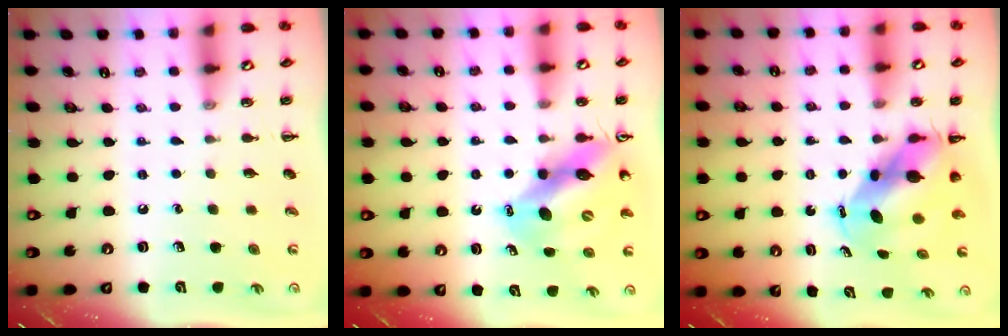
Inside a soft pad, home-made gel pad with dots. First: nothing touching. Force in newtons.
{"total": 11.0, "press": 10.5, "slide": 3.4}
{"total": 6.9, "press": 6.7, "slide": 1.9}